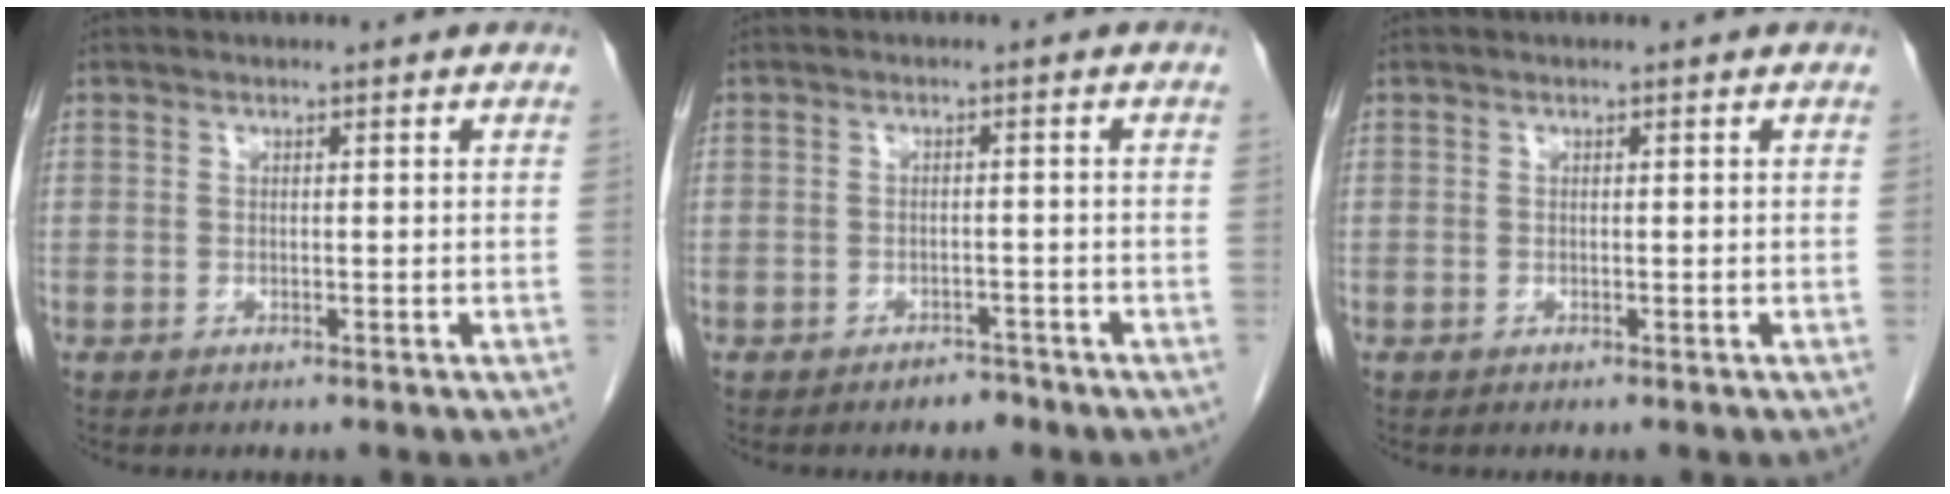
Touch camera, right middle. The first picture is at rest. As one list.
[{"total": 1.8, "force": [-1.5, 0.9, 0.5], "torque": [-0.009, 0.003, -0.019]}, {"total": 0.0}]